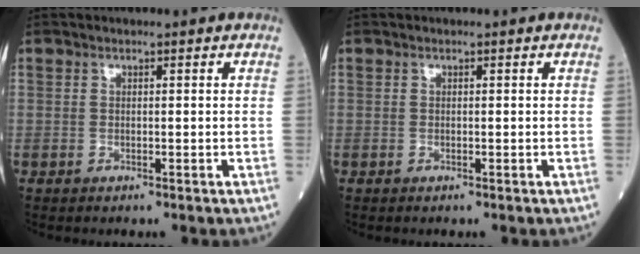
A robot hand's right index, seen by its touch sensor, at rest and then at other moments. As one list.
[{"total": 0.0}]